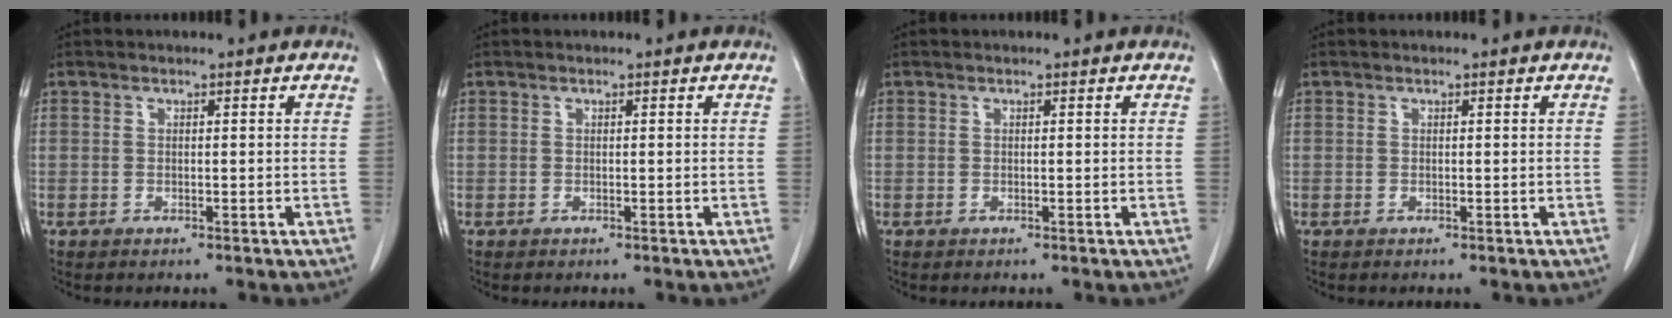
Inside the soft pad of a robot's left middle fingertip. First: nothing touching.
{"total": 0.0}
{"total": 0.0}
{"total": 0.0}